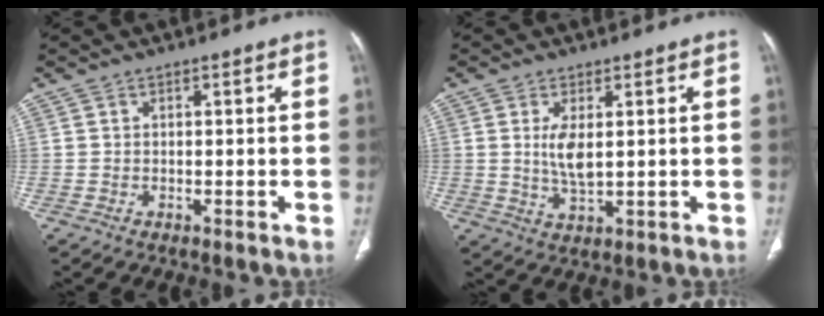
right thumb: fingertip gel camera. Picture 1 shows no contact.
{"total": 5.1, "force": [0.9, 2.0, 4.6], "torque": [-0.093, -0.015, 0.025]}